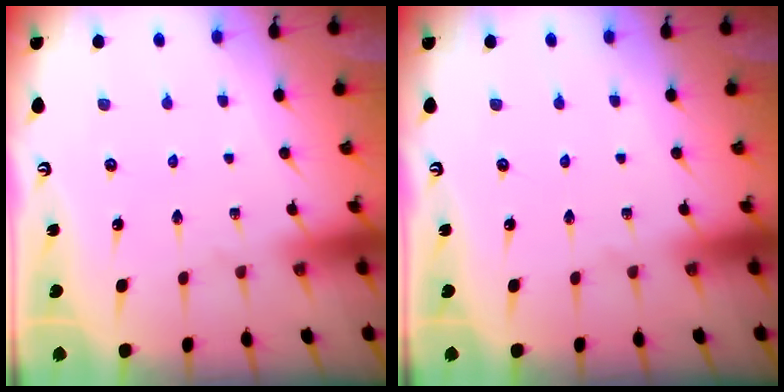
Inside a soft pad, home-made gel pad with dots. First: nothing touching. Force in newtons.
{"total": 0.0}